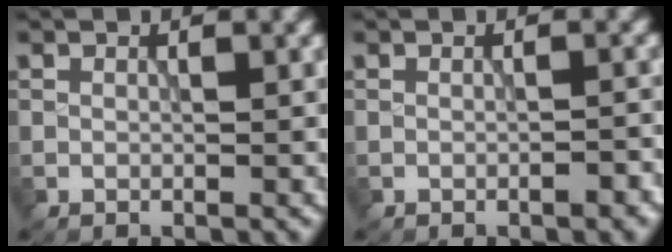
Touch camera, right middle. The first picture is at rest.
{"total": 1.4, "force": [-0.7, 0.4, 1.2], "torque": [-0.014, 0.003, -0.009]}